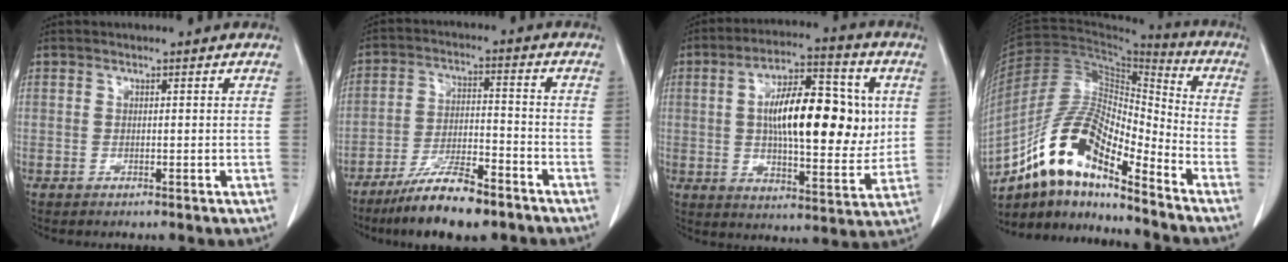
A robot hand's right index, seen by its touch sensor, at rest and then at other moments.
{"total": 11.3, "force": [-8.5, 2.2, 7.2], "torque": [-0.131, -0.015, -0.149]}
{"total": 17.9, "force": [2.6, 6.4, 16.5], "torque": [-0.265, 0.021, 0.042]}
{"total": 14.7, "force": [-10.5, 3.5, 9.6], "torque": [-0.186, 0.027, -0.188]}